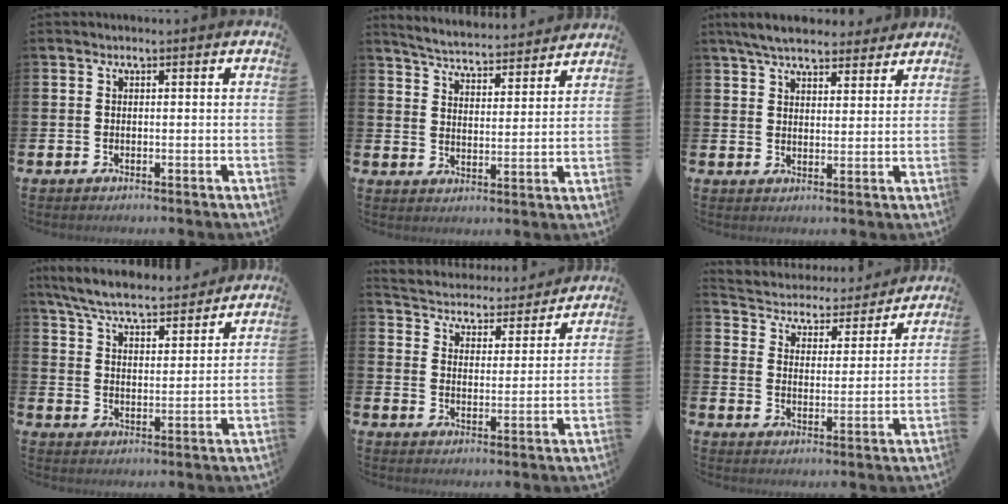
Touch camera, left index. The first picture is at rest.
{"total": 5.0, "force": [5.0, 0.4, 0.3], "torque": [-0.034, -0.041, 0.086]}
{"total": 6.2, "force": [5.8, 1.6, 1.7], "torque": [-0.043, -0.020, 0.104]}
{"total": 7.0, "force": [6.6, 0.9, 2.0], "torque": [-0.071, -0.042, 0.117]}
{"total": 4.4, "force": [4.3, 1.1, 0.1], "torque": [-0.026, -0.044, 0.068]}
{"total": 4.2, "force": [4.0, 1.4, 0.3], "torque": [-0.036, -0.037, 0.063]}